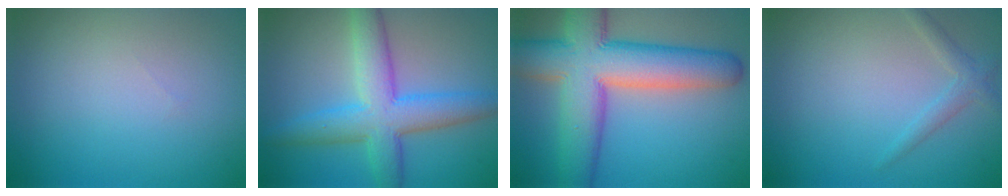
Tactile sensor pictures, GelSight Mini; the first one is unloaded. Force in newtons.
{"total": 7.1, "press": 7.1, "slide": 0.1}
{"total": 12.2, "press": 12.2, "slide": 0.7}
{"total": 1.6, "press": 1.6, "slide": 0.1}